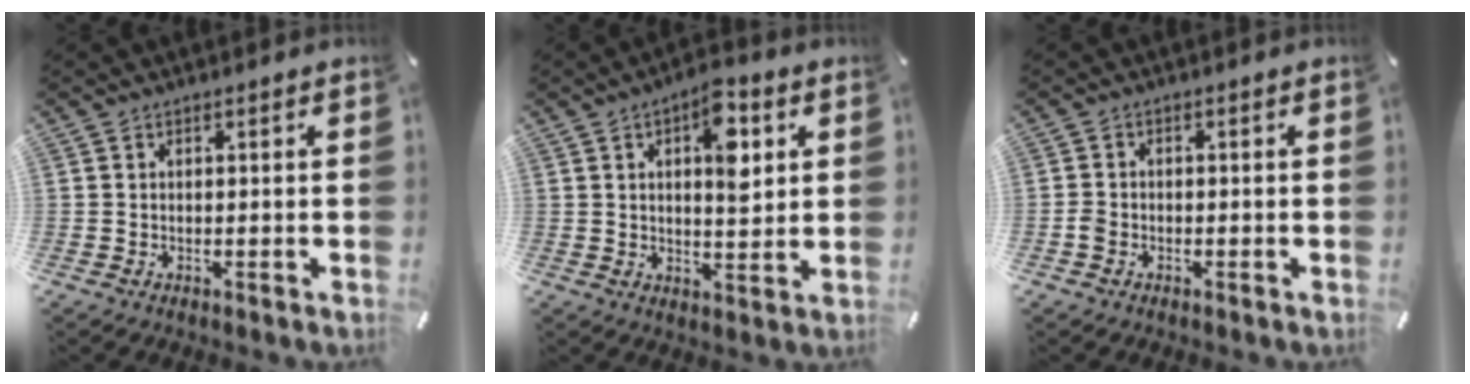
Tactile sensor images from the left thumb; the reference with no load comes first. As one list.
[{"total": 9.8, "force": [3.4, 4.7, 7.9], "torque": [-0.092, -0.017, 0.050]}, {"total": 1.8, "force": [-0.8, 1.4, 0.8], "torque": [-0.013, 0.007, -0.017]}]